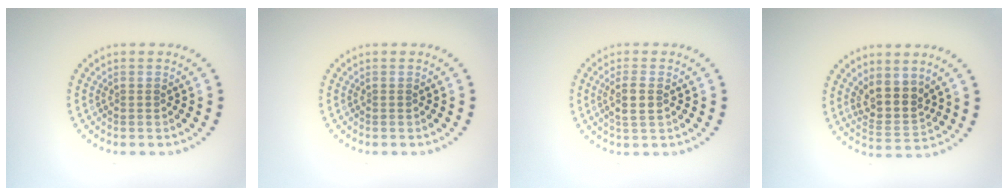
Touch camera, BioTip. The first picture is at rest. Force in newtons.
{"total": 0.0}
{"total": 2.1, "press": 2.0, "slide": 0.8}
{"total": 3.4, "press": 2.9, "slide": 1.9}